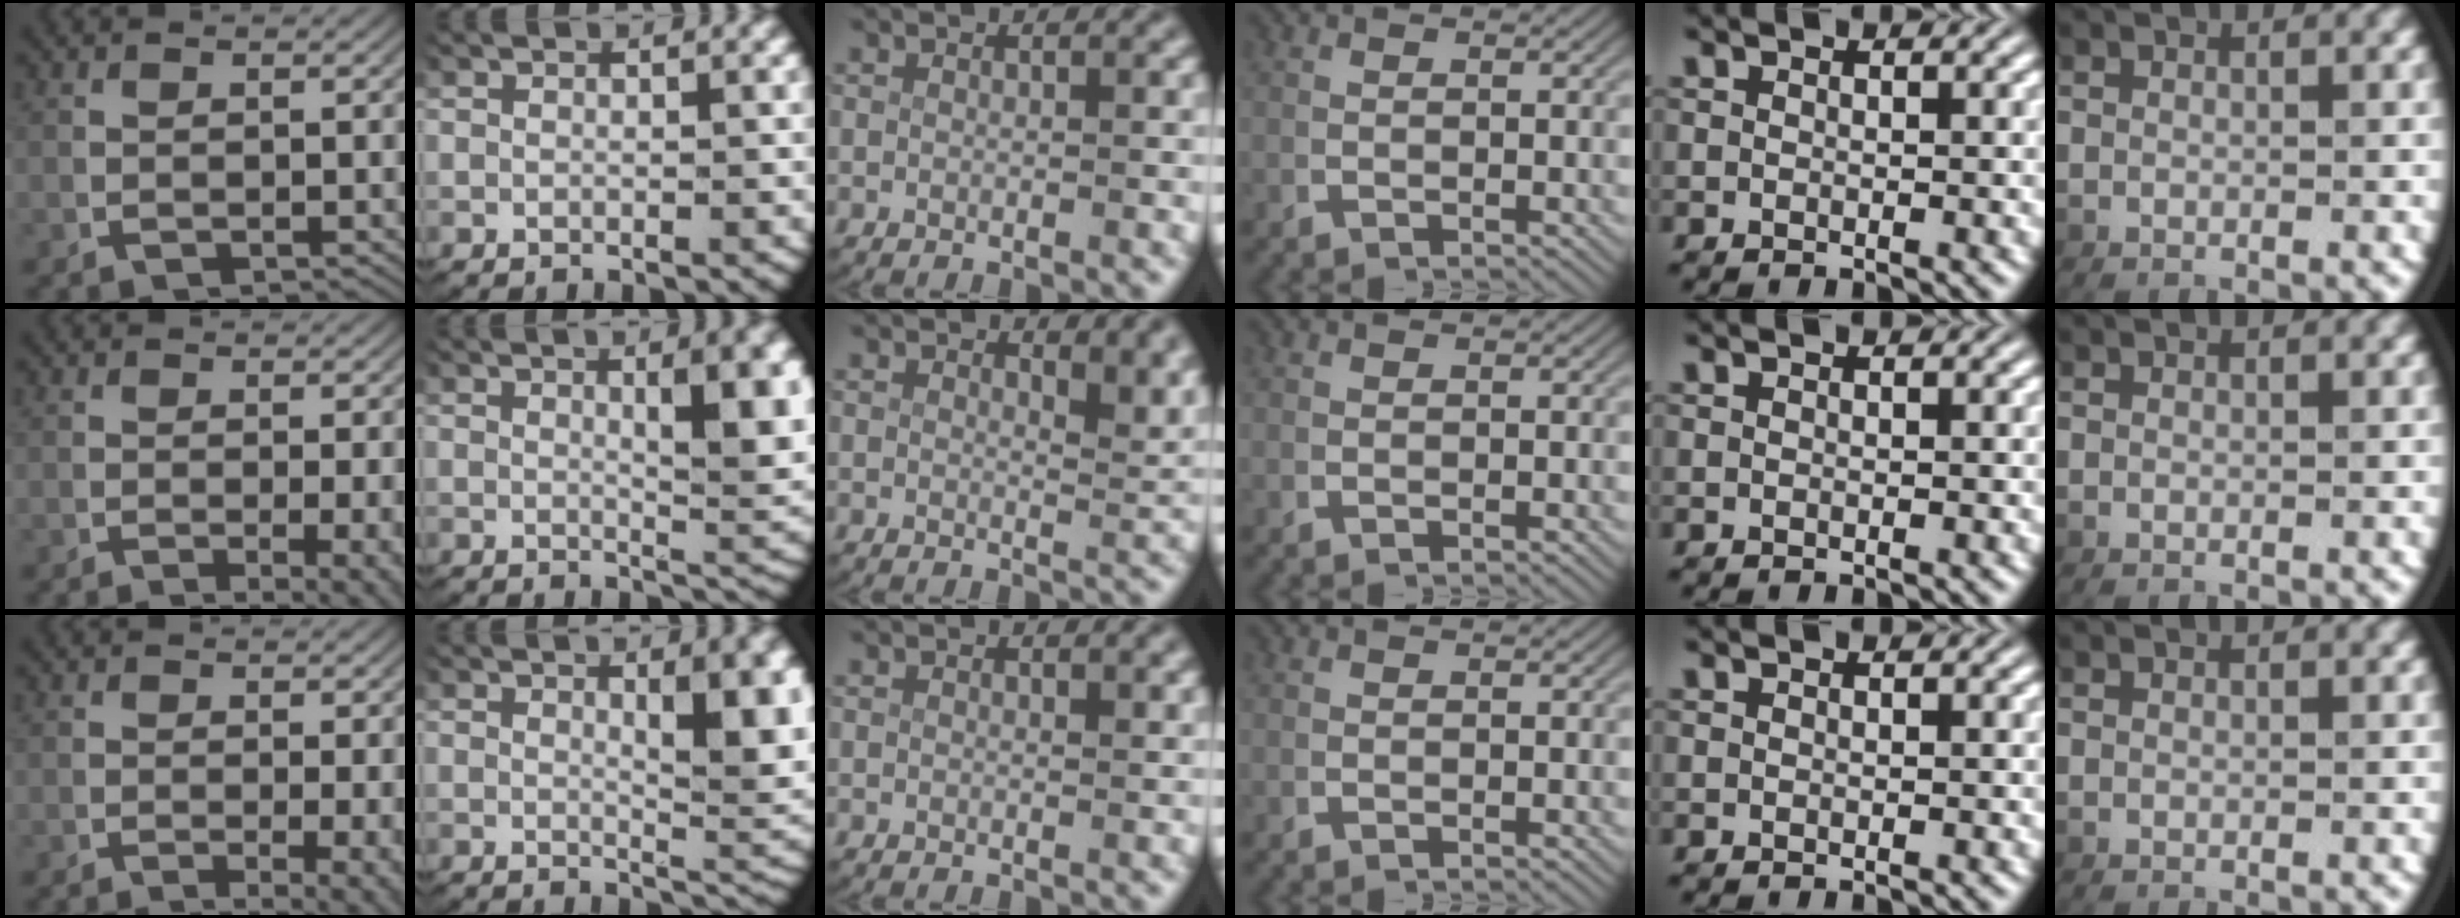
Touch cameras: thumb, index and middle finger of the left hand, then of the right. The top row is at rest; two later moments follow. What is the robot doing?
{"motion": "lift_and_place", "object": "plastic wrap"}